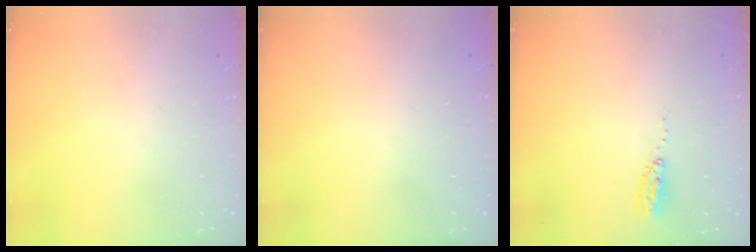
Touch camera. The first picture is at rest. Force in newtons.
{"total": 0.0}
{"total": 5.0, "press": 5.0, "slide": 0.5}